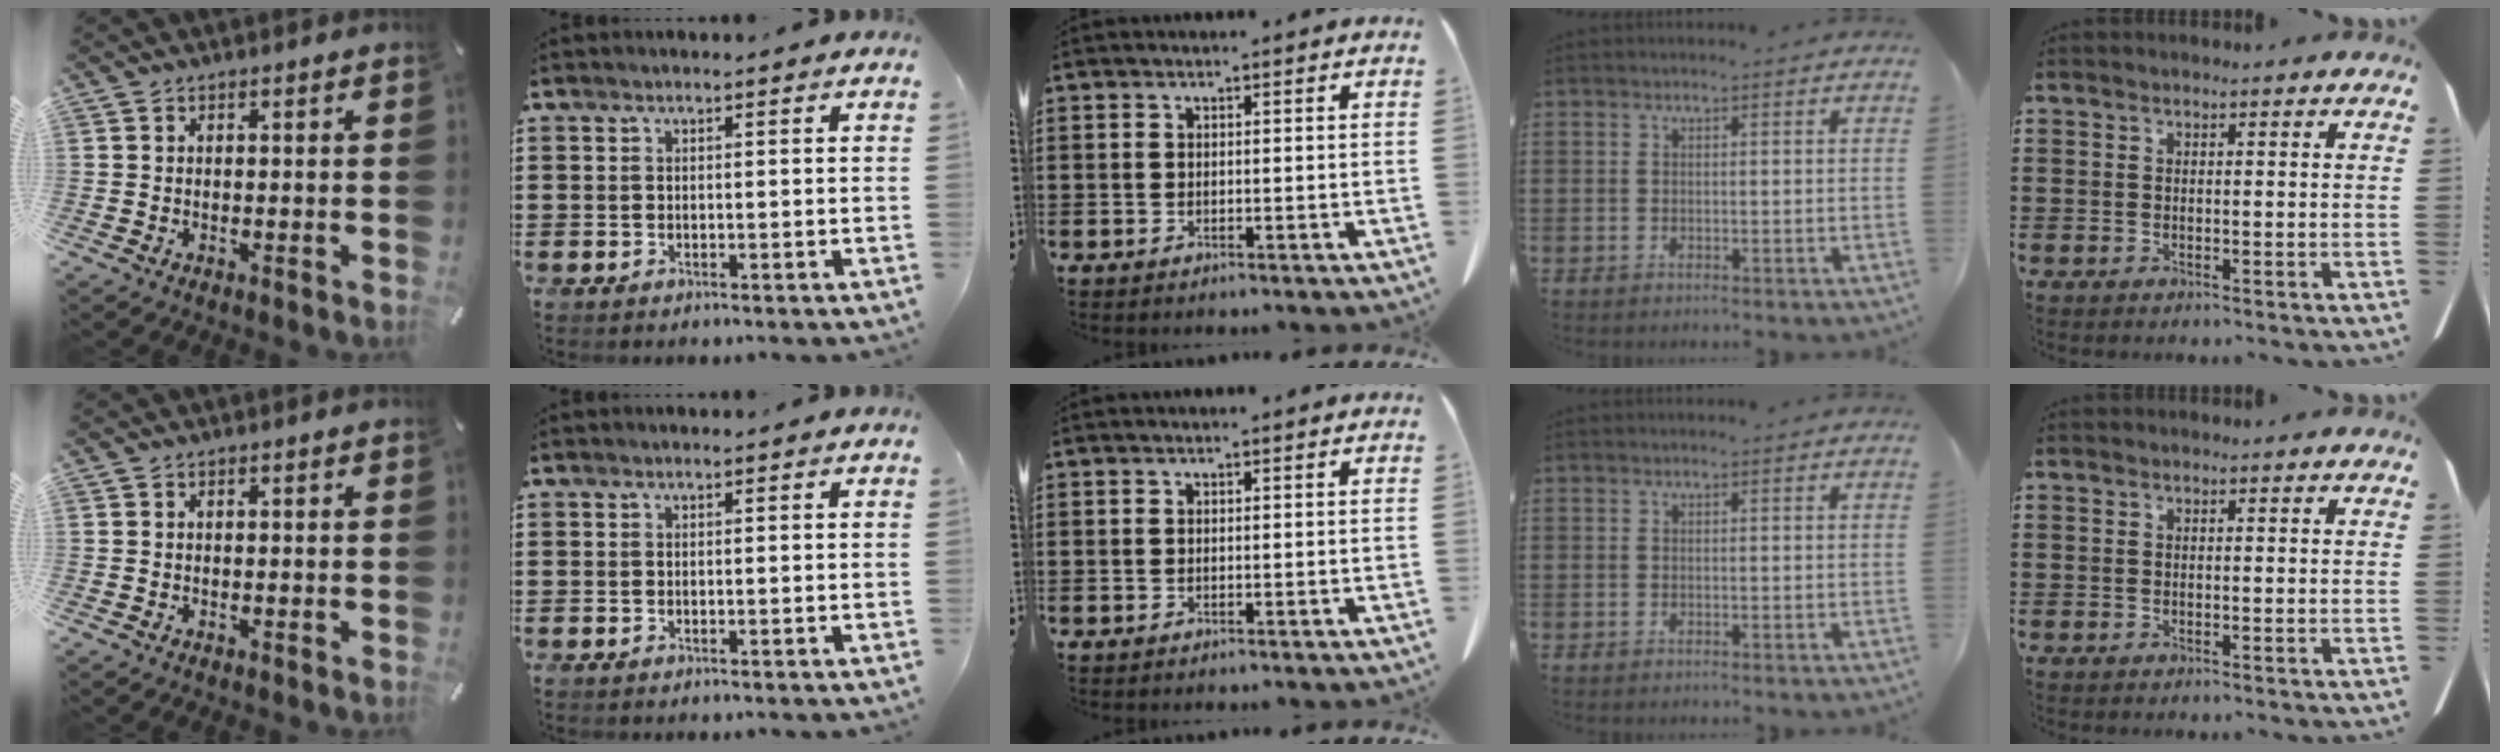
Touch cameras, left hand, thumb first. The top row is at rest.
{}